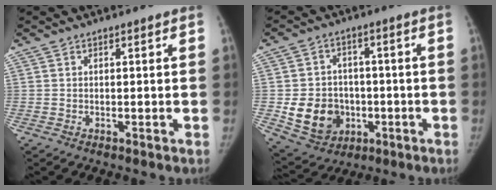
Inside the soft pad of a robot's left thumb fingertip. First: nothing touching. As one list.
[{"total": 11.7, "force": [-2.3, 10.0, 5.6], "torque": [-0.064, 0.008, -0.022]}]